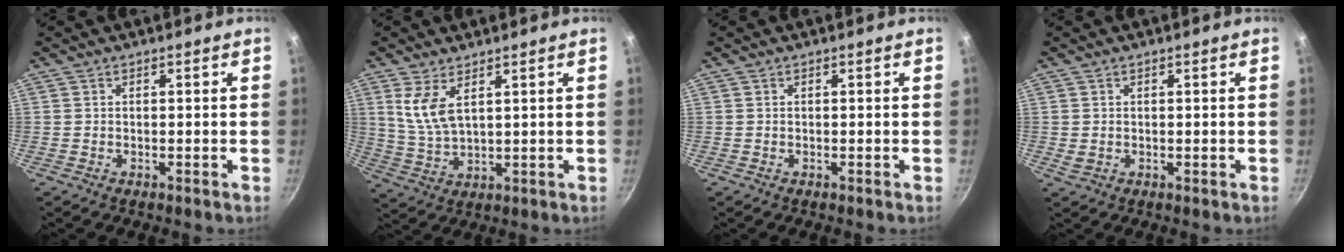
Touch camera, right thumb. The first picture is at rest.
{"total": 6.8, "force": [3.1, 3.0, 5.2], "torque": [-0.101, -0.030, 0.069]}
{"total": 0.0}
{"total": 1.2, "force": [0.4, 0.9, 0.7], "torque": [-0.010, 0.000, 0.010]}